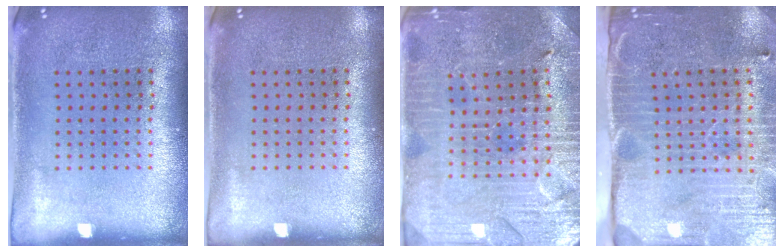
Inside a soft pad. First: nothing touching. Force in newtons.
{"total": 0.0}
{"total": 3.3, "press": 3.3, "slide": 0.5}
{"total": 4.5, "press": 3.7, "slide": 2.6}